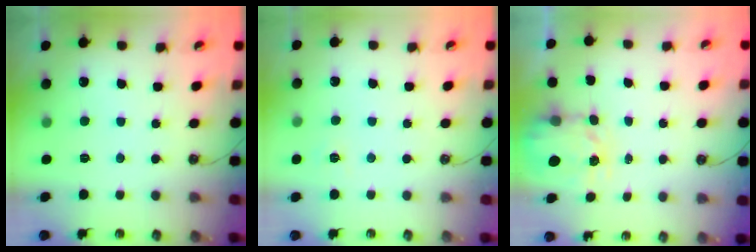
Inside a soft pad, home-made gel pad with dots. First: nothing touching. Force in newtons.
{"total": 3.8, "press": 3.8, "slide": 0.5}
{"total": 3.4, "press": 3.4, "slide": 0.3}